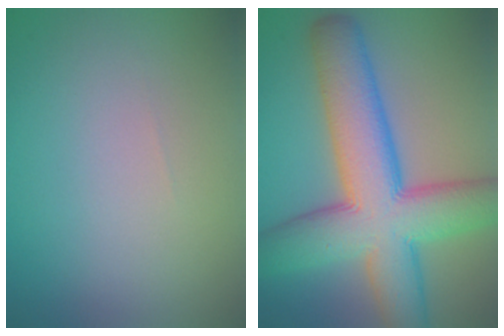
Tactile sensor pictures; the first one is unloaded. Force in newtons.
{"total": 12.2, "press": 12.2, "slide": 0.4}